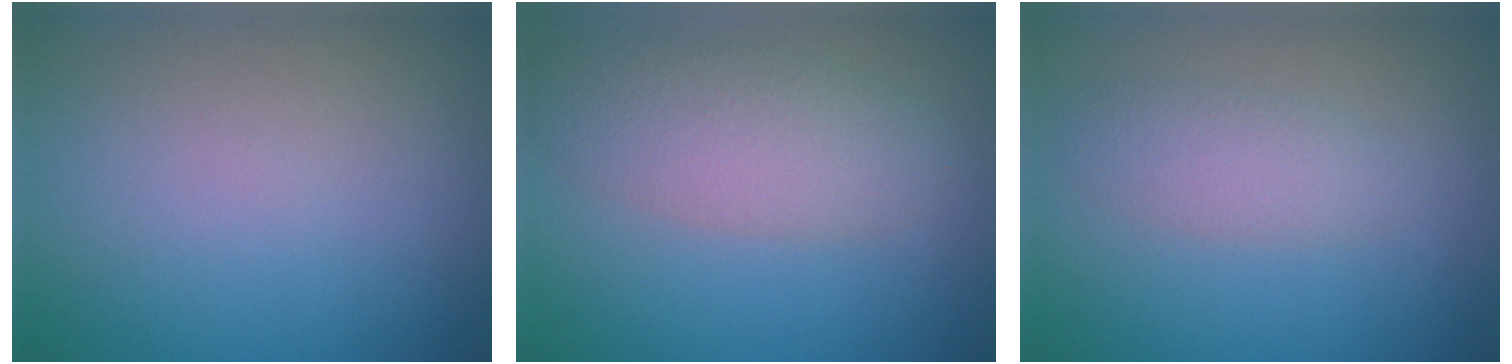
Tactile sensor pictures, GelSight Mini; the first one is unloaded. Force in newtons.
{"total": 4.6, "press": 4.6, "slide": 0.2}
{"total": 2.2, "press": 2.2, "slide": 0.1}